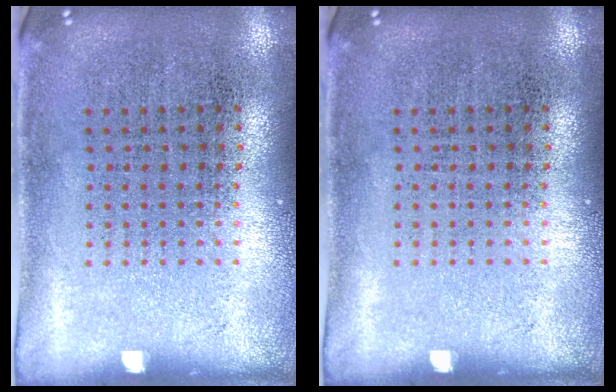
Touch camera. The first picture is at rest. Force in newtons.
{"total": 0.0}